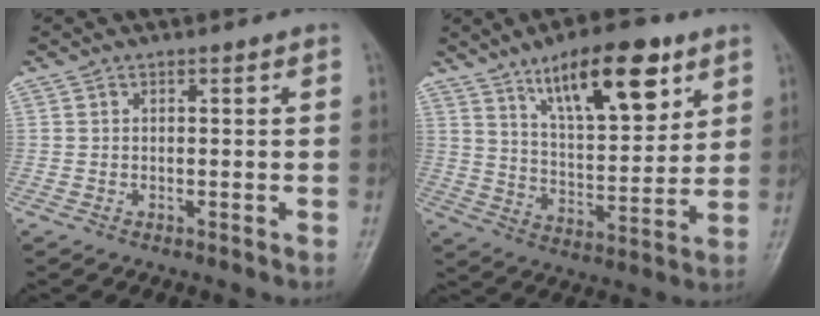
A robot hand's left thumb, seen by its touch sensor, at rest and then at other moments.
{"total": 16.8, "force": [9.5, 6.2, 12.4], "torque": [-0.163, -0.046, 0.160]}